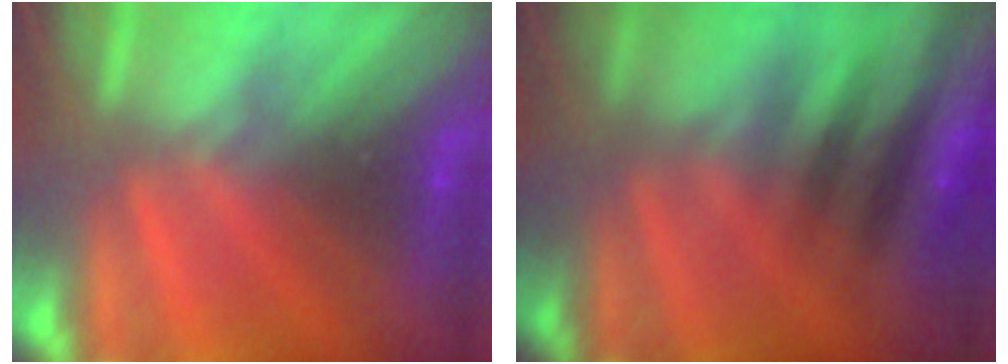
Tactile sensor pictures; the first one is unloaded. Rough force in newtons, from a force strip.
{"total": 3.1}